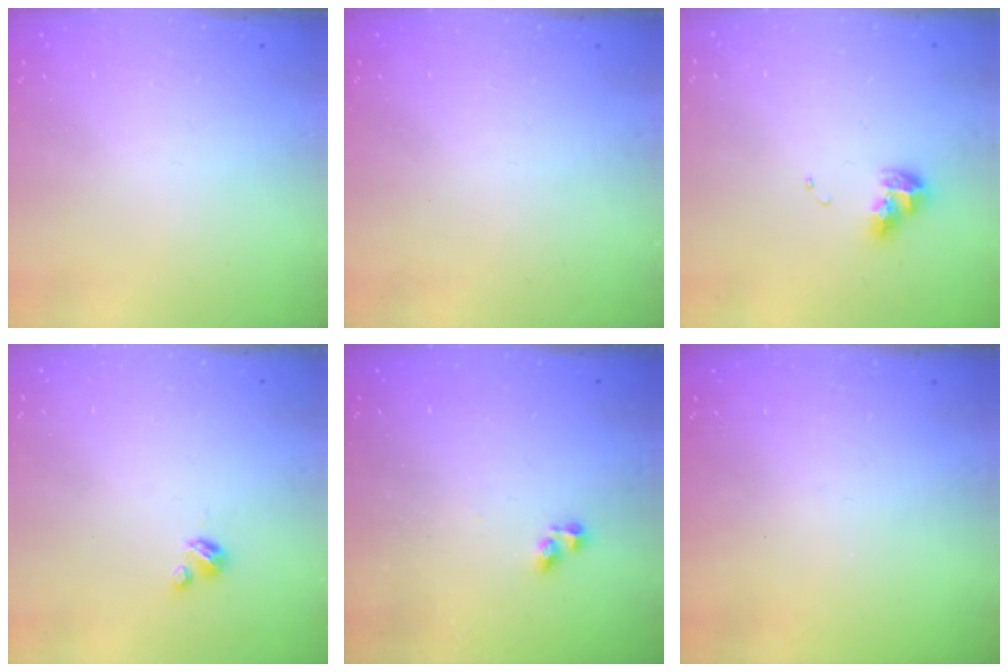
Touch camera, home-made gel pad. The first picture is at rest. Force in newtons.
{"total": 0.0}
{"total": 10.1, "press": 10.1, "slide": 1.0}
{"total": 2.7, "press": 2.7, "slide": 0.3}
{"total": 4.2, "press": 4.1, "slide": 0.2}
{"total": 0.0}